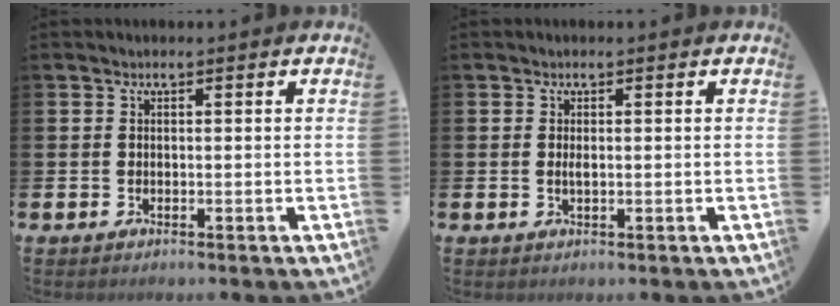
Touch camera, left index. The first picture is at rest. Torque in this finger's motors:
{"motor_torque": [0.45, 0.07, 0.00, 0.06]}